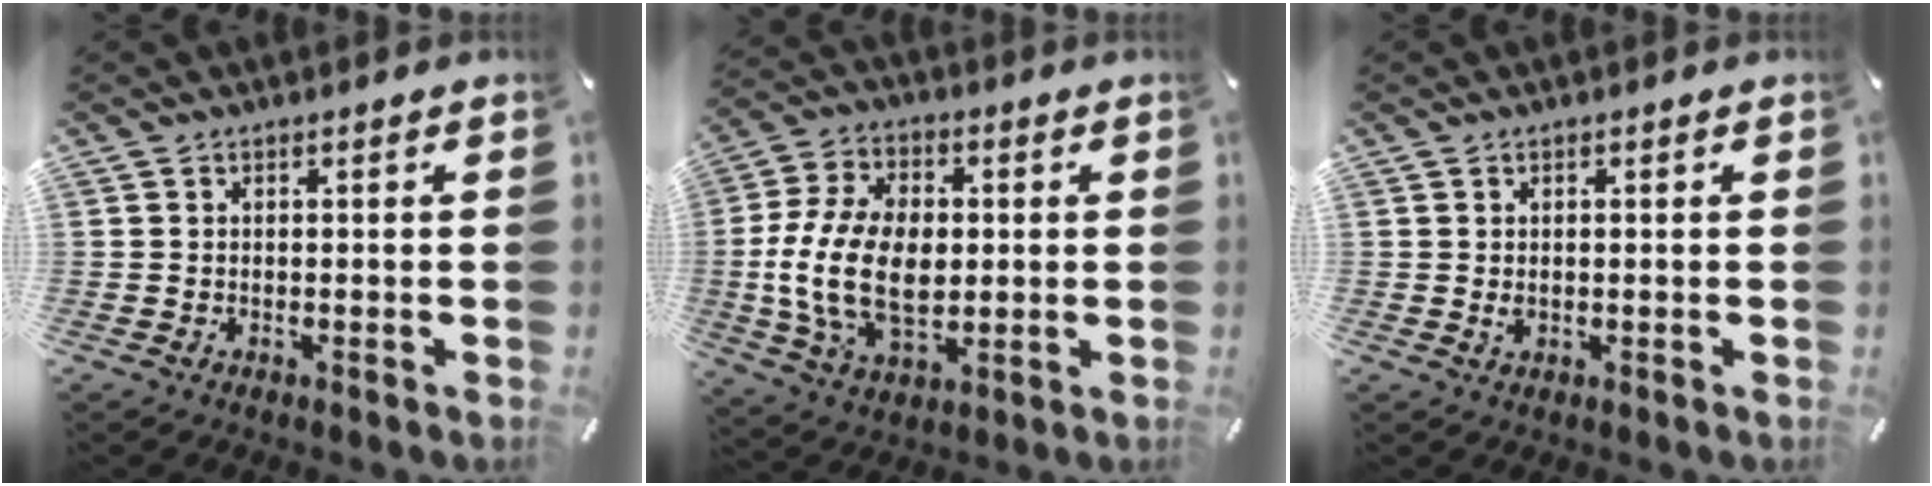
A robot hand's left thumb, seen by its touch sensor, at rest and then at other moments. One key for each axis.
{"total": 17.8, "fx": -0.9, "fy": 11.8, "fz": 13.3, "tx": -0.284, "ty": 0.003, "tz": -0.016}
{"total": 1.0, "fx": 0.2, "fy": 0.7, "fz": 0.7, "tx": -0.006, "ty": 0.000, "tz": 0.000}